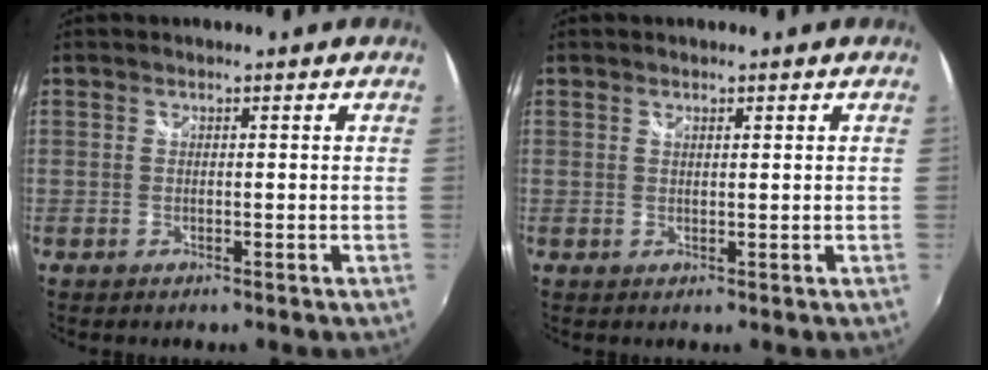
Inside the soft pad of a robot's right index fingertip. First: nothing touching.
{"total": 0.6, "force": [0.6, 0.0, 0.3], "torque": [-0.003, 0.000, 0.010]}